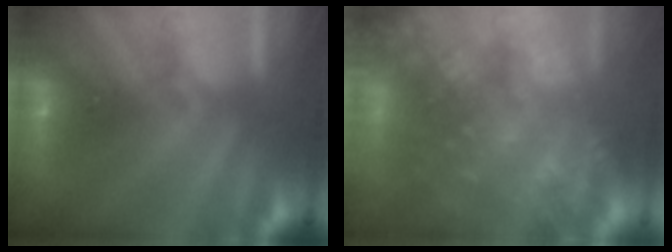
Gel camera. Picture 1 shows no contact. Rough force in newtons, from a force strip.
{"total": 7.8}